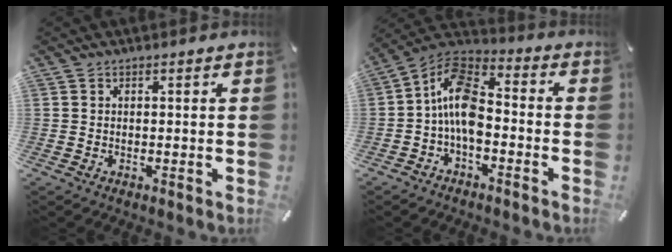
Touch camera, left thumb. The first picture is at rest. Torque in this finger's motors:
{"motor_torque": [-0.10, 1.65, 1.42, -0.16, 0.48]}